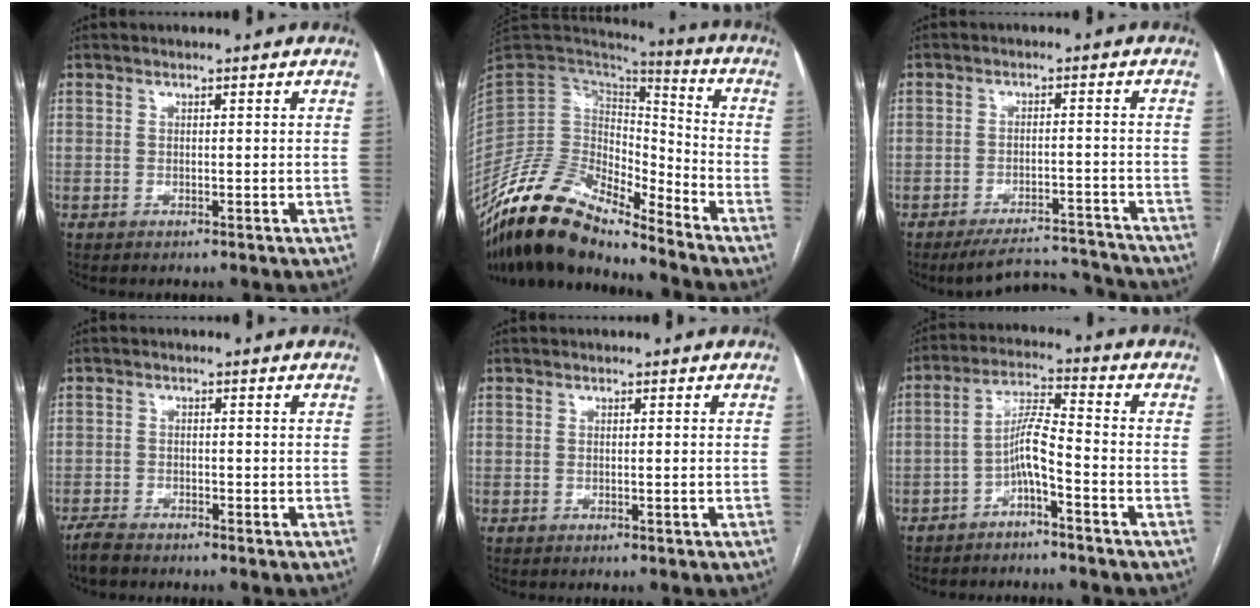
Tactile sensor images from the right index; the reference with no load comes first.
{"total": 17.0, "force": [-14.1, 5.0, 8.1], "torque": [-0.146, 0.033, -0.263]}
{"total": 9.1, "force": [-8.9, 1.5, 0.6], "torque": [0.006, 0.018, -0.126]}
{"total": 2.7, "force": [-2.5, 0.7, 0.9], "torque": [-0.021, -0.006, -0.045]}
{"total": 0.6, "force": [-0.1, -0.2, 0.6], "torque": [-0.011, -0.001, -0.002]}
{"total": 5.8, "force": [-2.9, 0.5, 5.0], "torque": [-0.099, 0.019, -0.055]}